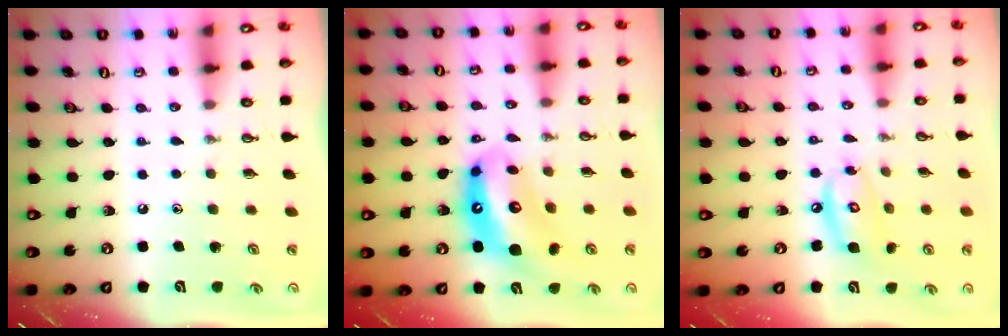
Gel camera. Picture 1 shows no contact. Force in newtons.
{"total": 14.1, "press": 14.0, "slide": 1.2}
{"total": 10.5, "press": 10.5, "slide": 1.1}